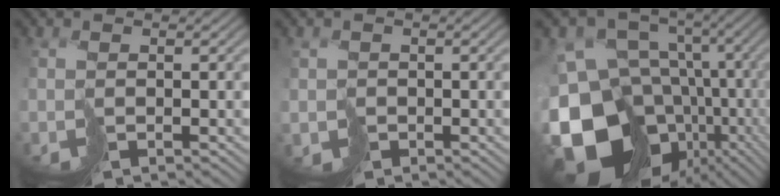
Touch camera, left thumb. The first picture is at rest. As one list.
[{"total": 1.4, "force": [-0.6, 1.3, 0.0], "torque": [-0.004, -0.005, -0.014]}, {"total": 17.6, "force": [-5.2, 13.6, 9.8], "torque": [-0.232, -0.031, -0.048]}]